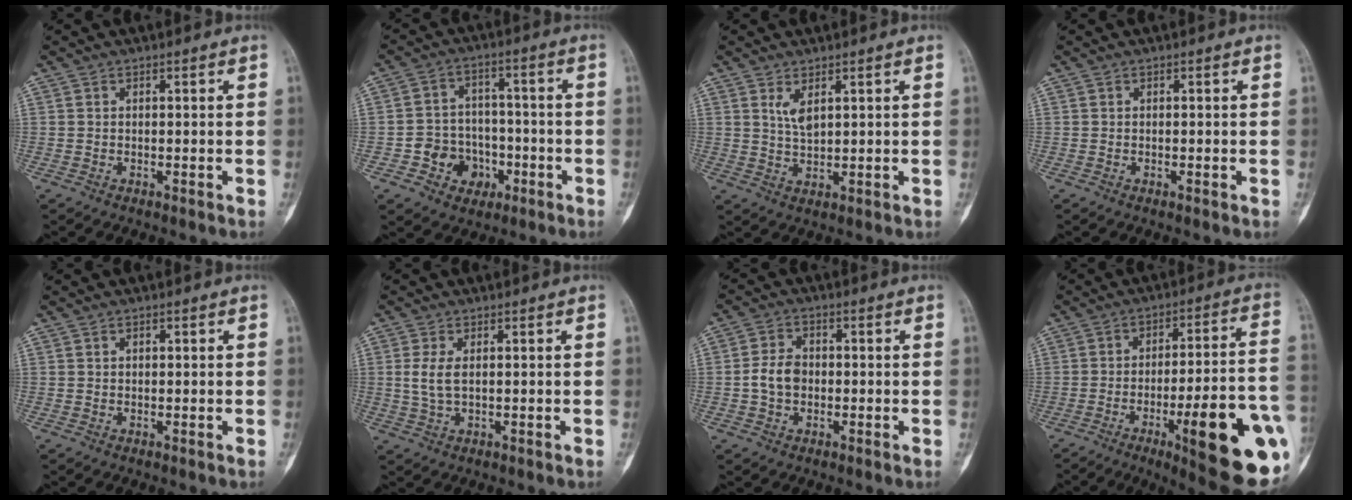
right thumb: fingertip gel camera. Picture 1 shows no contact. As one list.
[{"total": 9.0, "force": [-3.5, 7.7, 3.1], "torque": [-0.006, 0.038, -0.052]}, {"total": 3.3, "force": [1.6, 1.3, 2.6], "torque": [-0.047, -0.014, 0.036]}, {"total": 0.6, "force": [-0.1, 0.2, 0.5], "torque": [-0.005, -0.001, -0.002]}, {"total": 0.6, "force": [0.2, 0.4, 0.3], "torque": [-0.003, 0.000, 0.004]}, {"total": 3.8, "force": [0.5, 1.8, 3.3], "torque": [-0.077, -0.001, 0.012]}, {"total": 5.2, "force": [-0.6, 3.9, 3.4], "torque": [-0.058, 0.013, -0.015]}, {"total": 22.8, "force": [-7.7, 4.8, 21.0], "torque": [-0.235, 0.013, -0.096]}]